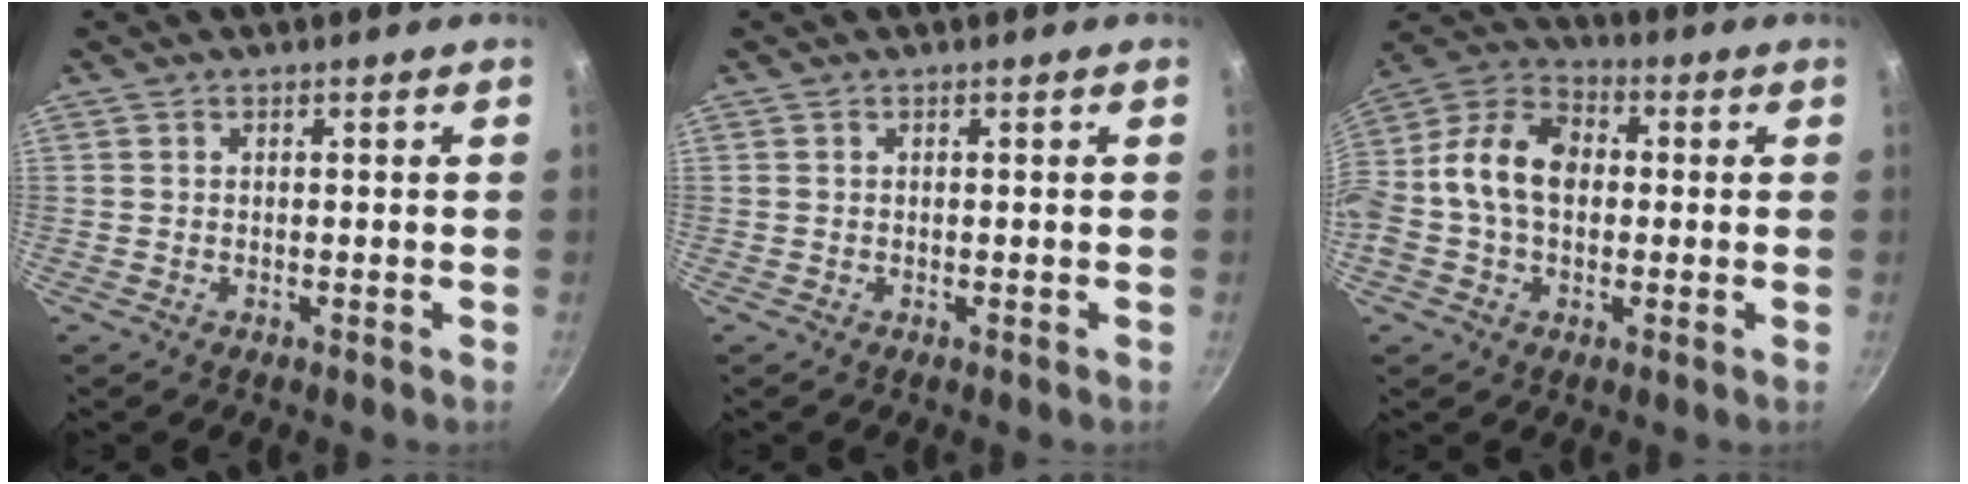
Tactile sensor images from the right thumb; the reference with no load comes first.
{"total": 0.0}
{"total": 14.1, "force": [0.1, 10.0, 10.0], "torque": [-0.153, 0.037, -0.021]}